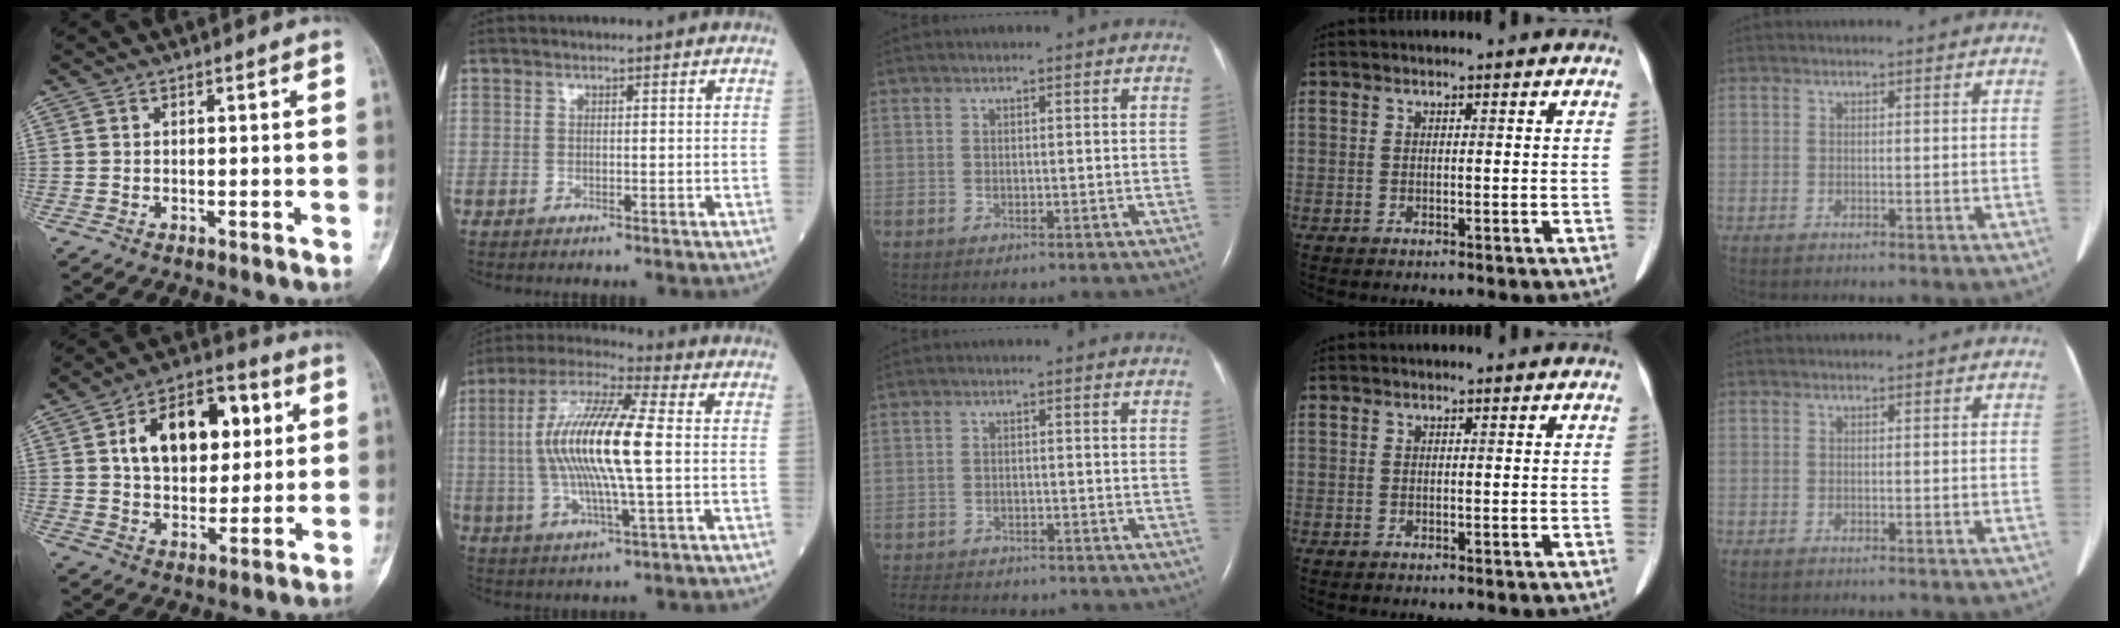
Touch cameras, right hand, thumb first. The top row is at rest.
{"thumb": {"total": 17.4, "force": [4.7, 10.8, 12.8], "torque": [-0.159, 0.007, 0.075]}, "index": {"total": 15.6, "force": [0.3, 1.9, 15.5], "torque": [-0.311, 0.009, -0.001]}, "middle": {"total": 9.2, "force": [-8.3, 2.6, 3.1], "torque": [-0.060, -0.008, -0.117]}}